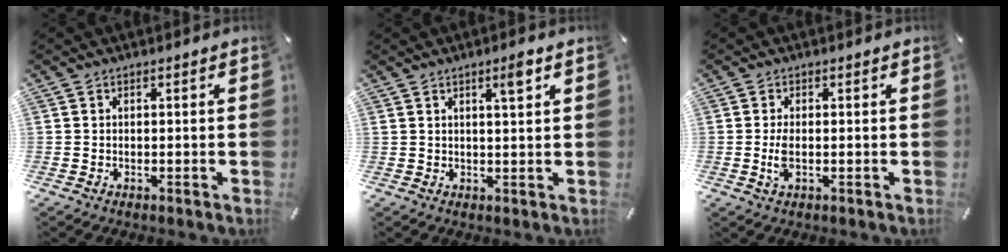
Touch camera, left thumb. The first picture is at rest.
{"total": 3.7, "force": [2.3, 0.4, 2.9], "torque": [-0.046, -0.004, 0.034]}
{"total": 3.6, "force": [-0.3, 1.3, 3.3], "torque": [-0.073, -0.004, -0.009]}